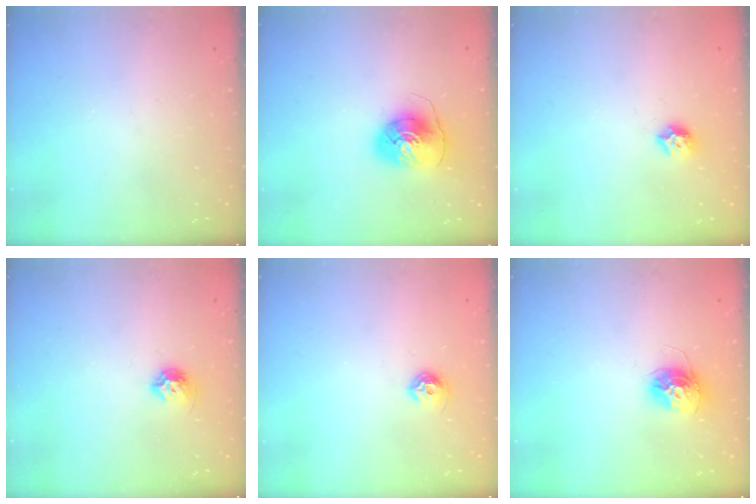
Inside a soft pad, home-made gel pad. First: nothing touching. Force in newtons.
{"total": 8.2, "press": 8.1, "slide": 0.8}
{"total": 7.5, "press": 7.5, "slide": 0.6}
{"total": 7.0, "press": 7.0, "slide": 0.8}
{"total": 6.9, "press": 6.8, "slide": 1.0}
{"total": 12.1, "press": 12.1, "slide": 1.1}